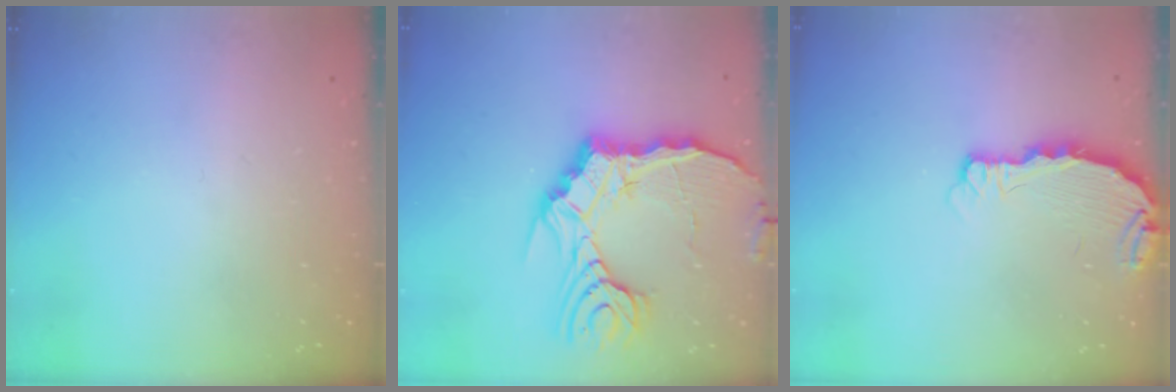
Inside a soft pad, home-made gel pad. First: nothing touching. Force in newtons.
{"total": 18.5, "press": 18.3, "slide": 2.5}
{"total": 3.9, "press": 3.9, "slide": 0.5}